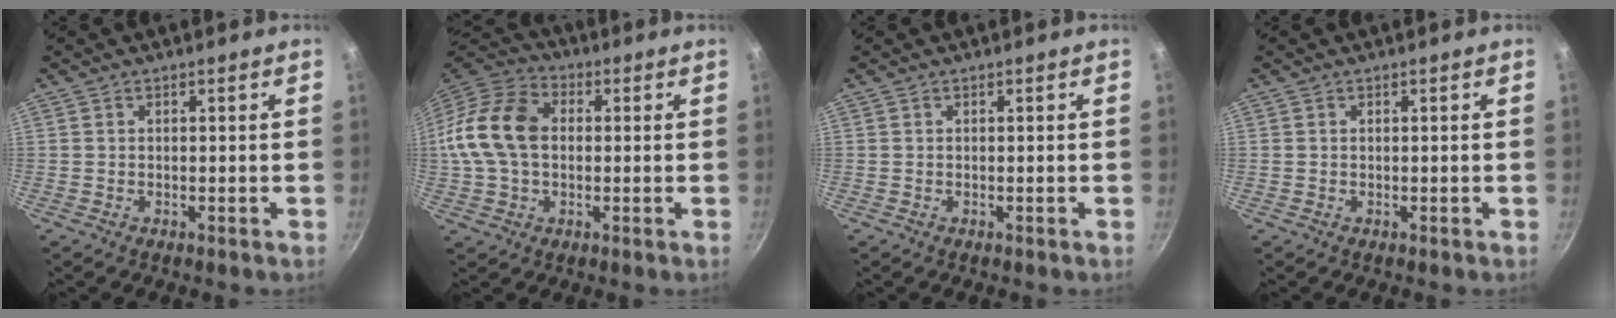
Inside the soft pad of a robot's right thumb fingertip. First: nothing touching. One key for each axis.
{"total": 16.0, "fx": 0.8, "fy": 11.3, "fz": 11.3, "tx": -0.203, "ty": 0.032, "tz": 0.000}
{"total": 0.0}
{"total": 0.0}